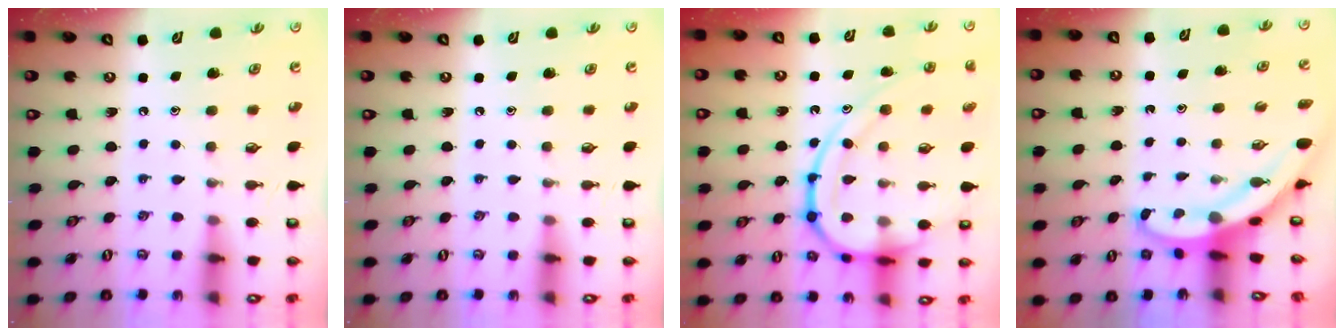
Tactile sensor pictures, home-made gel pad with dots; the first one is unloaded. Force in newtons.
{"total": 0.0}
{"total": 18.1, "press": 18.1, "slide": 1.1}
{"total": 3.9, "press": 3.9, "slide": 0.2}